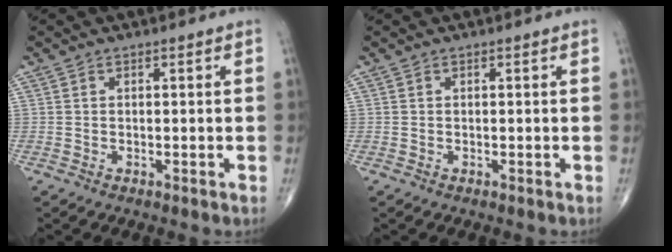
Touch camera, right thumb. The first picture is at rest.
{"total": 0.0}